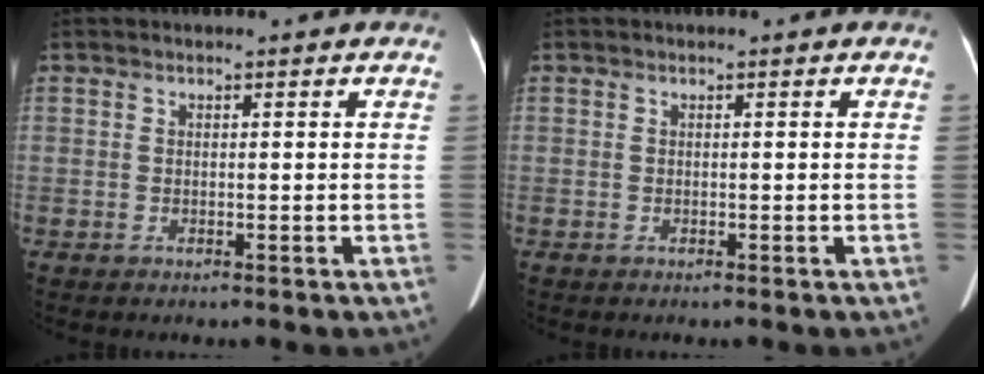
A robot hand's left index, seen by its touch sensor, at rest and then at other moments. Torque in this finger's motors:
{"motor_torque": [0.00, 0.00, 0.00, 0.00]}